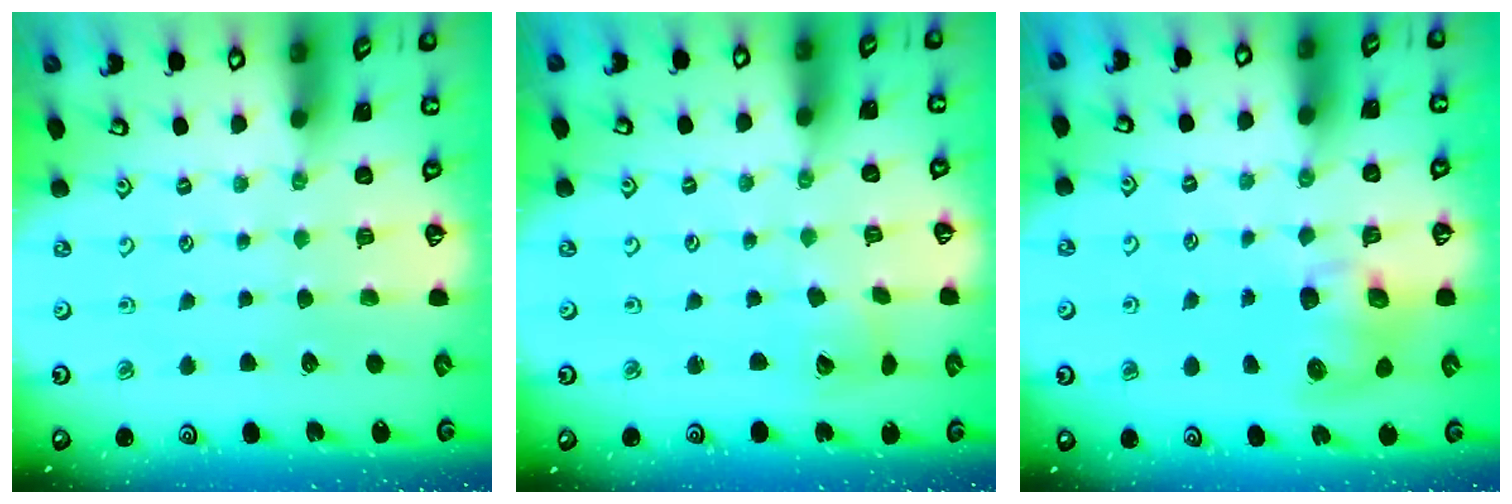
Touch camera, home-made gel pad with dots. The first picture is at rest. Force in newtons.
{"total": 3.3, "press": 3.2, "slide": 0.4}
{"total": 8.7, "press": 8.6, "slide": 1.2}